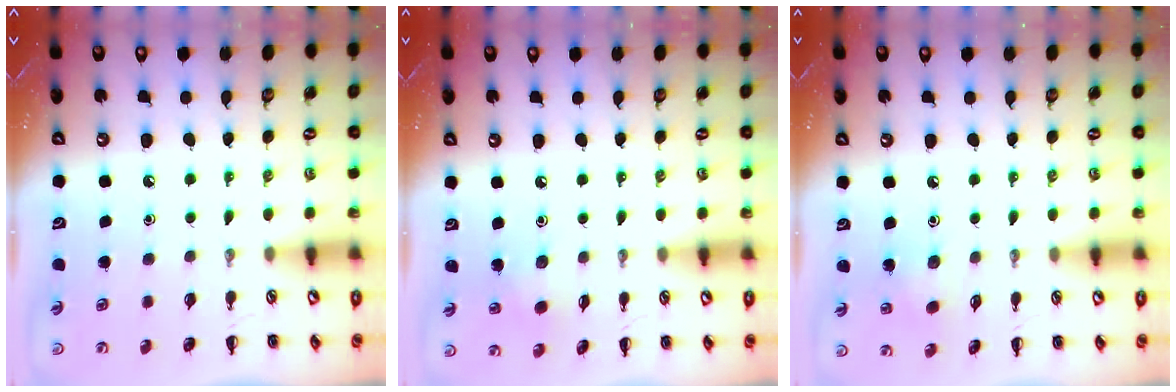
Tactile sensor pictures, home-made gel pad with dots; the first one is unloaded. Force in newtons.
{"total": 2.9, "press": 2.8, "slide": 0.6}
{"total": 3.8, "press": 3.7, "slide": 1.1}